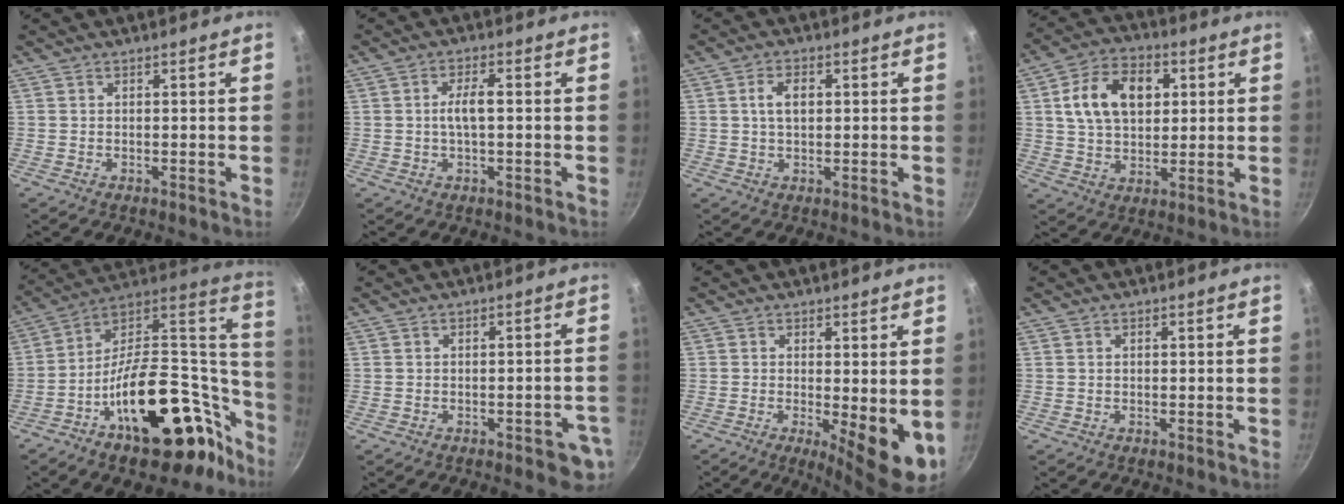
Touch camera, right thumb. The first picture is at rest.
{"total": 4.1, "force": [0.0, 1.3, 3.8], "torque": [-0.075, 0.013, 0.000]}
{"total": 4.4, "force": [0.8, 2.6, 3.4], "torque": [-0.050, 0.006, 0.012]}
{"total": 14.3, "force": [3.6, 9.6, 9.9], "torque": [-0.145, 0.007, 0.053]}
{"total": 32.4, "force": [-11.7, 18.4, 24.0], "torque": [-0.305, 0.094, -0.166]}
{"total": 5.7, "force": [-2.4, 2.4, 4.6], "torque": [-0.033, 0.020, -0.020]}
{"total": 8.9, "force": [-1.0, 2.5, 8.4], "torque": [-0.103, -0.012, -0.004]}
{"total": 0.0}